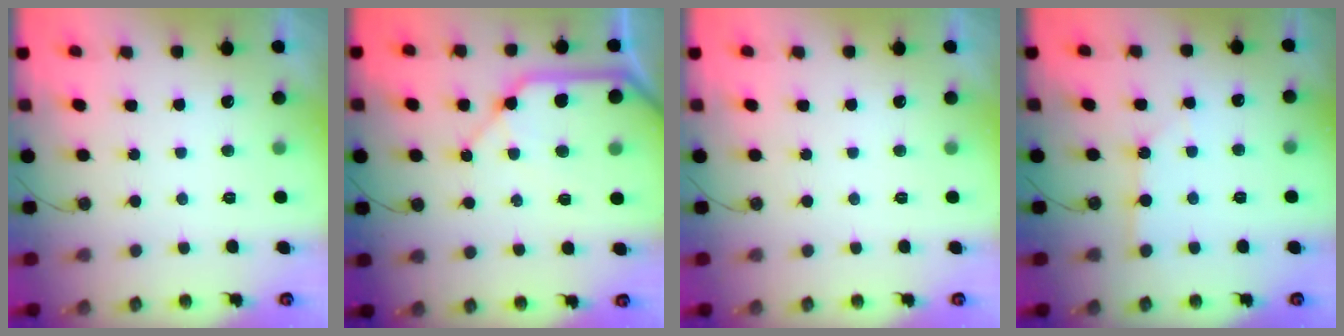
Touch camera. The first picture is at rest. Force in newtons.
{"total": 13.9, "press": 13.8, "slide": 1.6}
{"total": 0.0}
{"total": 1.9, "press": 1.8, "slide": 0.3}